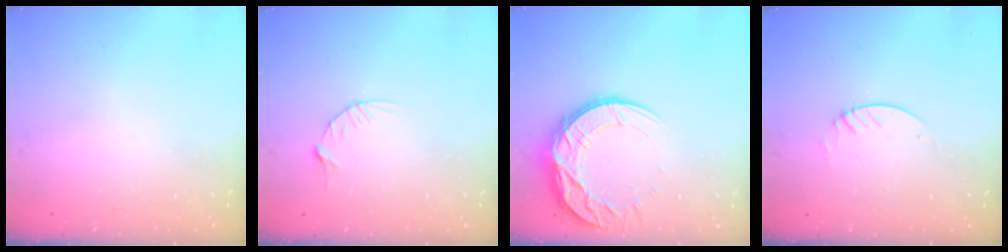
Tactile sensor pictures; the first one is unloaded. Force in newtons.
{"total": 4.4, "press": 4.4, "slide": 0.6}
{"total": 14.6, "press": 14.6, "slide": 1.1}
{"total": 2.3, "press": 2.3, "slide": 0.2}